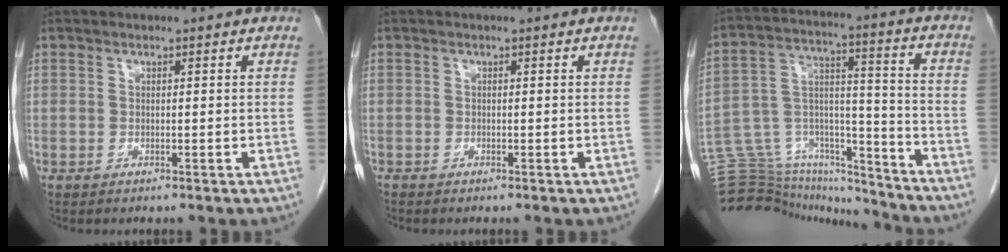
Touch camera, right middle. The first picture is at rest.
{"total": 0.0}
{"total": 23.0, "force": [-21.9, 5.2, 4.7], "torque": [-0.125, 0.045, -0.339]}